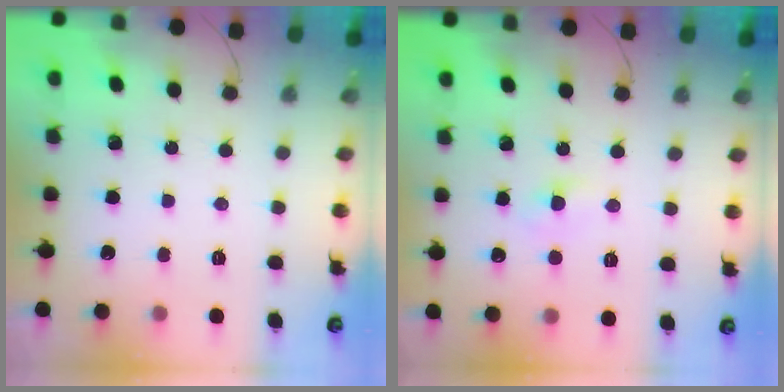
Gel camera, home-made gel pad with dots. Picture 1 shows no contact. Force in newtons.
{"total": 3.1, "press": 2.8, "slide": 1.4}